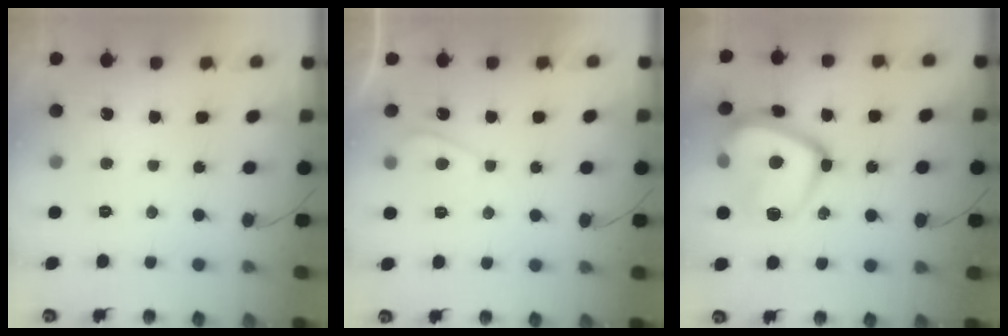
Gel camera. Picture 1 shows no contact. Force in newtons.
{"total": 1.8, "press": 1.7, "slide": 0.6}
{"total": 19.4, "press": 19.3, "slide": 1.7}